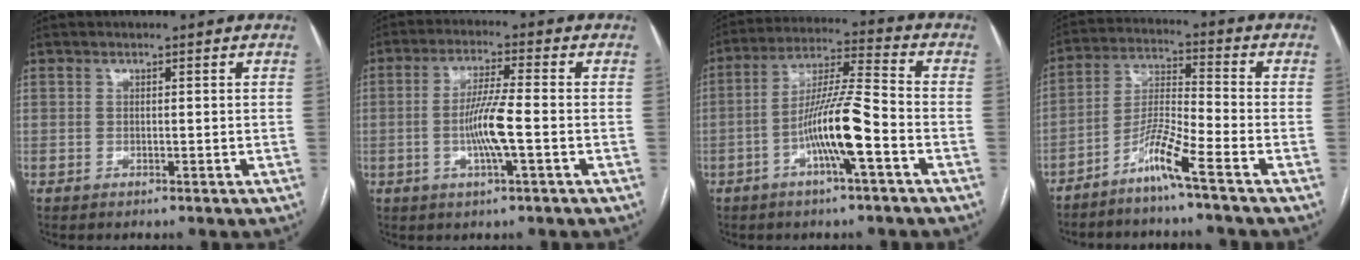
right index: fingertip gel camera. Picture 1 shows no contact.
{"total": 7.1, "force": [-1.5, 0.0, 7.0], "torque": [-0.139, -0.002, -0.030]}
{"total": 11.0, "force": [-4.0, 0.3, 10.2], "torque": [-0.199, 0.010, -0.074]}
{"total": 7.2, "force": [-5.0, -1.0, 5.1], "torque": [-0.107, -0.011, -0.103]}